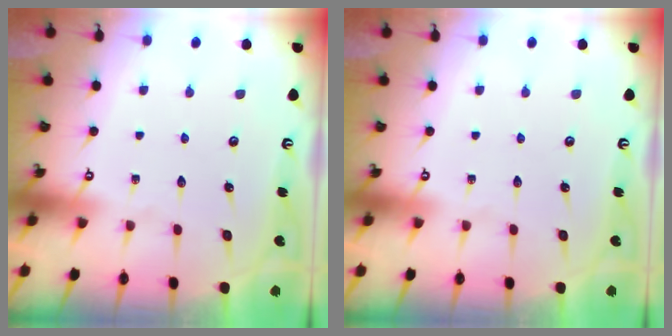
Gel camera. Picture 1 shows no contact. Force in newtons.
{"total": 0.0}